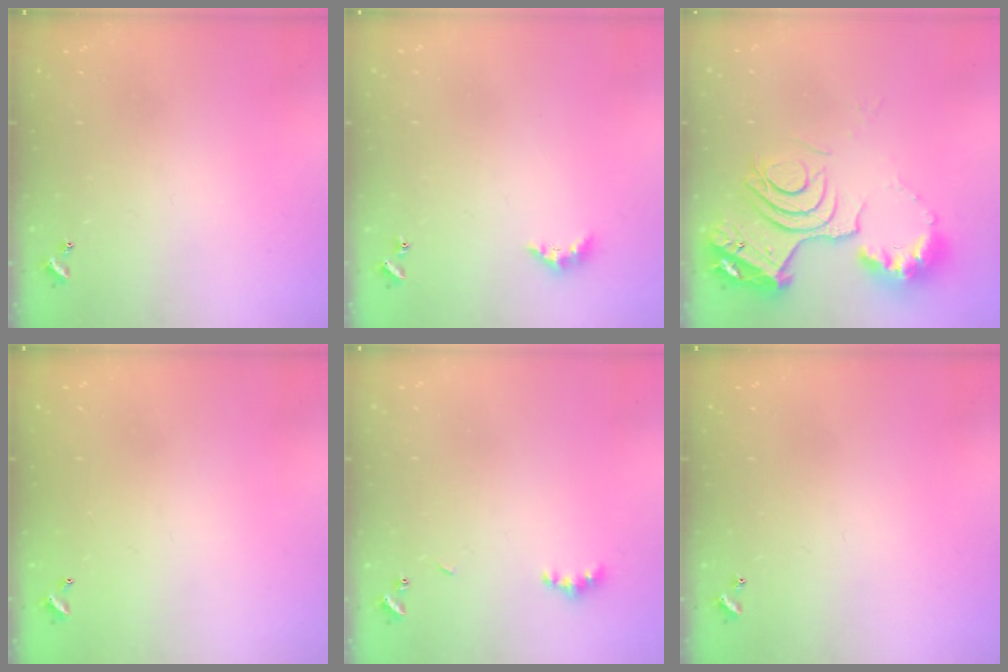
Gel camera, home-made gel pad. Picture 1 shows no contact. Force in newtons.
{"total": 3.0, "press": 3.0, "slide": 0.6}
{"total": 15.0, "press": 15.0, "slide": 1.4}
{"total": 2.8, "press": 2.8, "slide": 0.1}
{"total": 3.7, "press": 3.7, "slide": 0.6}
{"total": 0.0}